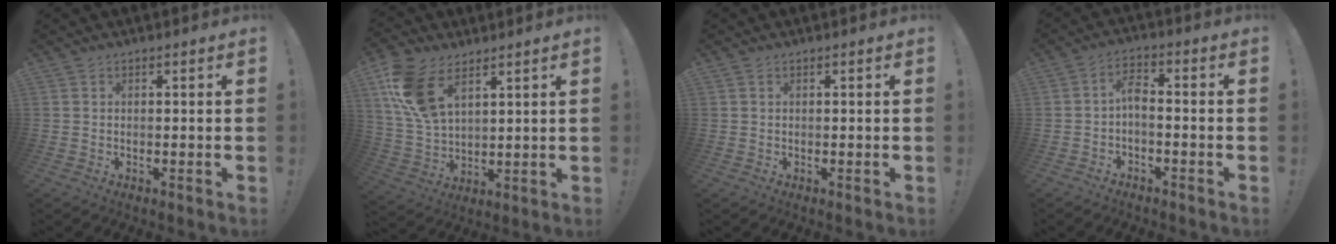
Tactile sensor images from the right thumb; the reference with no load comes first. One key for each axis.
{"total": 14.8, "fx": 7.7, "fy": 8.4, "fz": 9.5, "tx": -0.192, "ty": -0.033, "tz": 0.146}
{"total": 0.0}
{"total": 4.5, "fx": -1.4, "fy": 1.9, "fz": 3.8, "tx": -0.079, "ty": 0.006, "tz": -0.026}